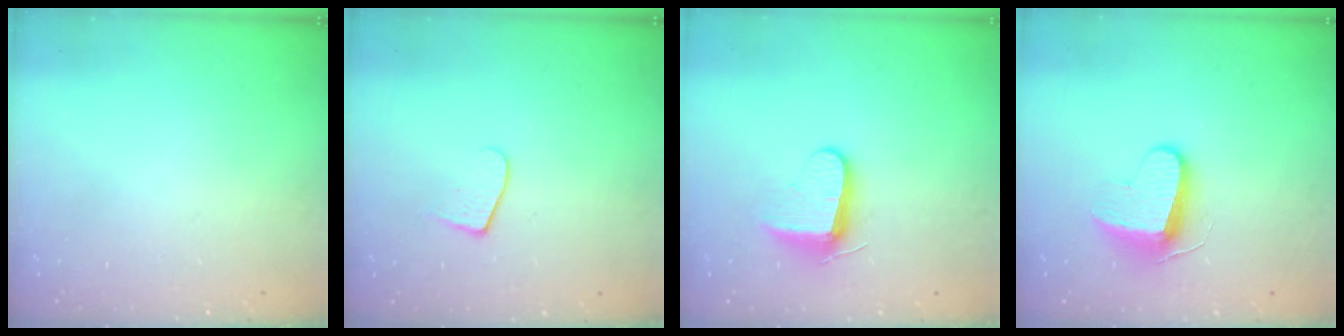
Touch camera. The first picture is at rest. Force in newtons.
{"total": 5.8, "press": 5.8, "slide": 0.7}
{"total": 8.7, "press": 8.6, "slide": 1.4}
{"total": 9.2, "press": 9.2, "slide": 0.7}